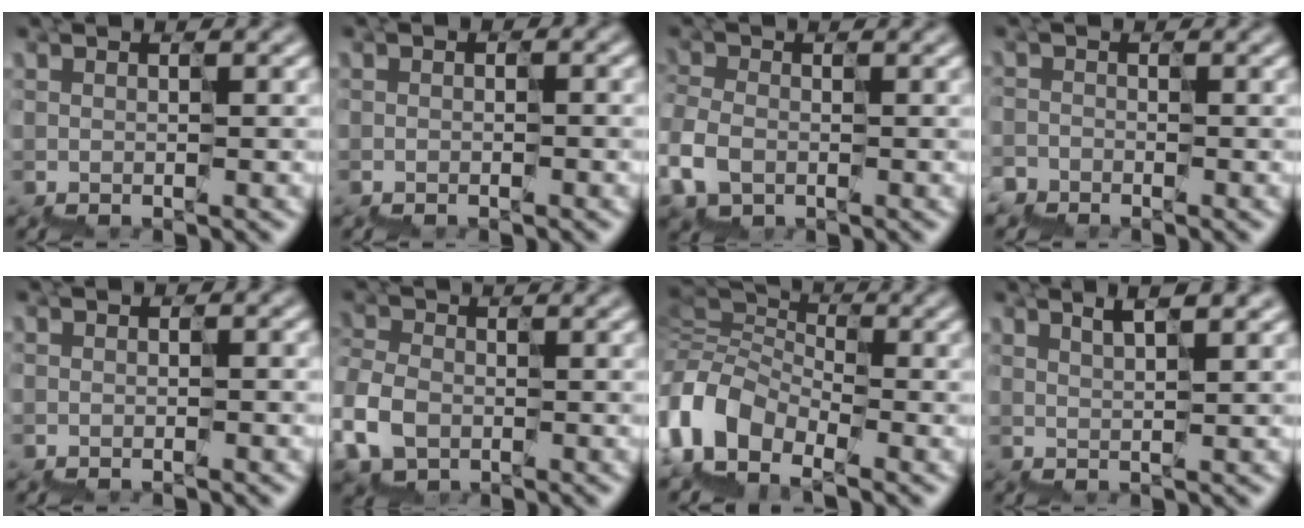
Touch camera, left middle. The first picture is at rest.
{"total": 0.8, "force": [-0.7, -0.1, -0.3], "torque": [-0.001, -0.003, -0.013]}
{"total": 2.0, "force": [-1.9, 0.7, 0.1], "torque": [-0.017, -0.005, -0.035]}
{"total": 2.1, "force": [-1.3, -0.2, -1.6], "torque": [0.028, -0.013, -0.032]}
{"total": 0.5, "force": [-0.5, 0.0, -0.1], "torque": [-0.002, -0.002, -0.009]}
{"total": 2.8, "force": [-2.4, 1.5, 0.5], "torque": [-0.030, -0.006, -0.048]}
{"total": 5.4, "force": [-4.9, 2.3, 0.2], "torque": [-0.020, -0.003, -0.113]}
{"total": 2.1, "force": [1.8, 0.2, 1.2], "torque": [-0.026, 0.008, 0.027]}